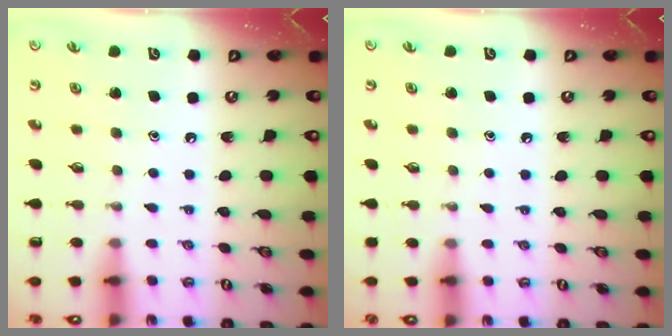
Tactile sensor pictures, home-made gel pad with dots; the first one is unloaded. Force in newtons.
{"total": 4.2, "press": 4.1, "slide": 0.6}